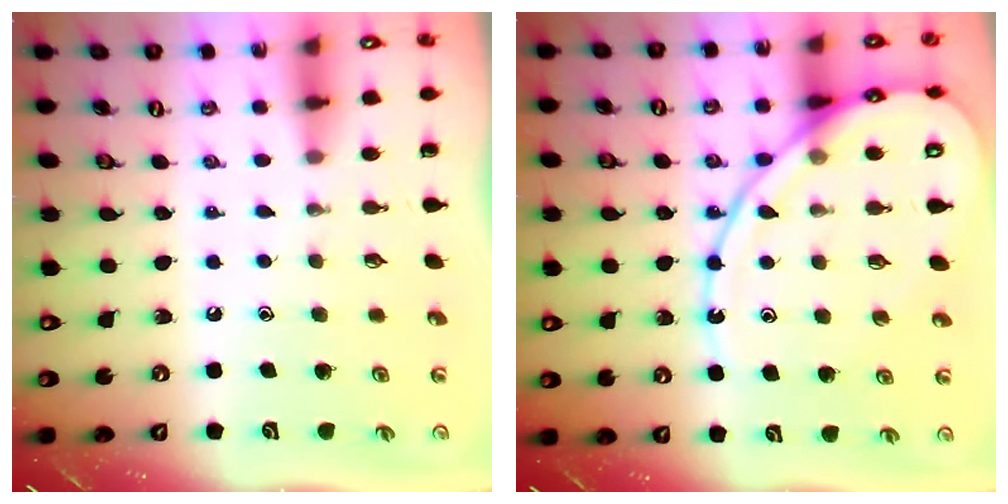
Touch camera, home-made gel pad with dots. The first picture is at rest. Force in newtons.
{"total": 14.9, "press": 14.9, "slide": 1.3}